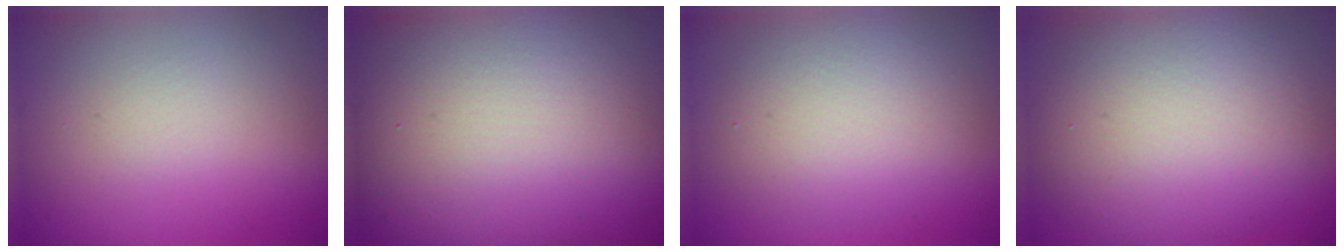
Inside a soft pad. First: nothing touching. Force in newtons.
{"total": 17.0, "press": 17.0, "slide": 1.0}
{"total": 4.5, "press": 4.5, "slide": 0.1}
{"total": 9.7, "press": 9.6, "slide": 0.7}